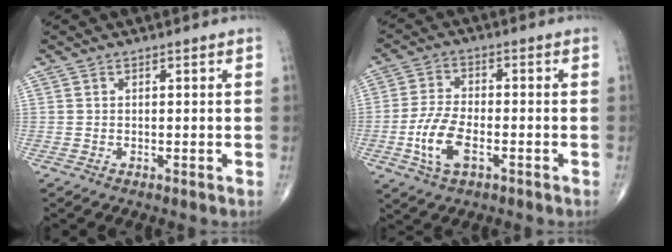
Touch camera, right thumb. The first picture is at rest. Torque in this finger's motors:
{"motor_torque": [-0.18, 0.49, 0.93, 0.07, 0.24]}